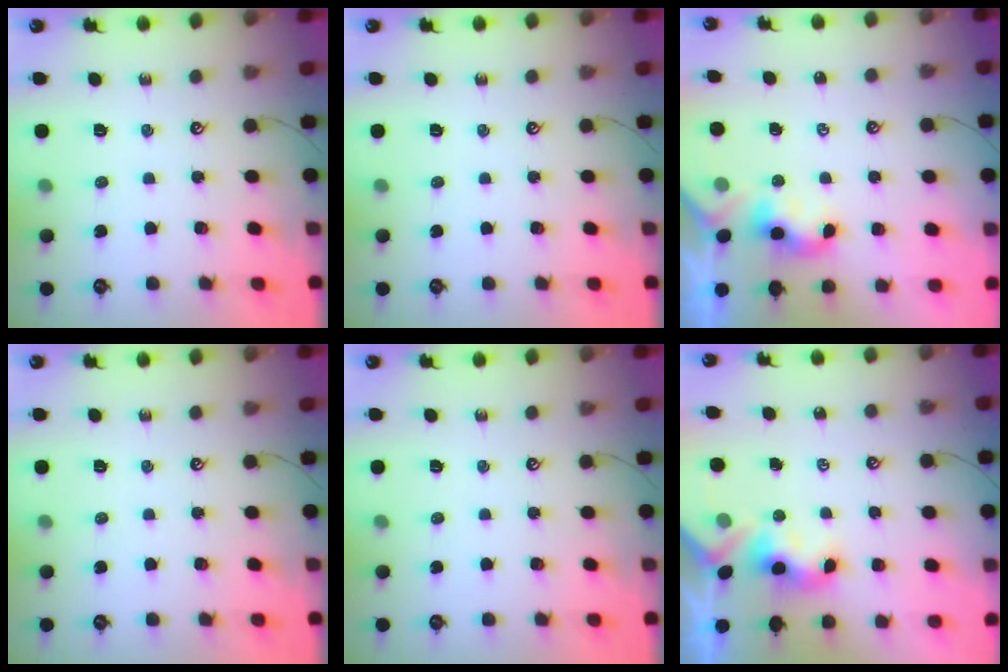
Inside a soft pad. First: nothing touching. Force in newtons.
{"total": 0.0}
{"total": 2.1, "press": 2.1, "slide": 0.2}
{"total": 0.0}
{"total": 0.0}
{"total": 3.3, "press": 3.3, "slide": 0.3}